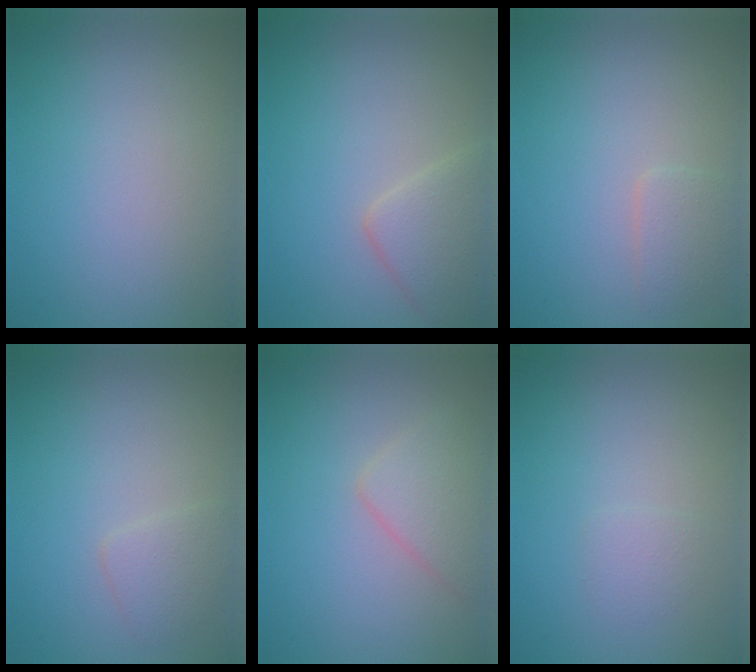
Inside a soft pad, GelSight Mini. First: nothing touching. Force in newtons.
{"total": 3.4, "press": 3.4, "slide": 0.1}
{"total": 1.6, "press": 1.5, "slide": 0.2}
{"total": 1.7, "press": 1.7, "slide": 0.0}
{"total": 2.7, "press": 2.7, "slide": 0.1}
{"total": 0.9, "press": 0.9, "slide": 0.1}